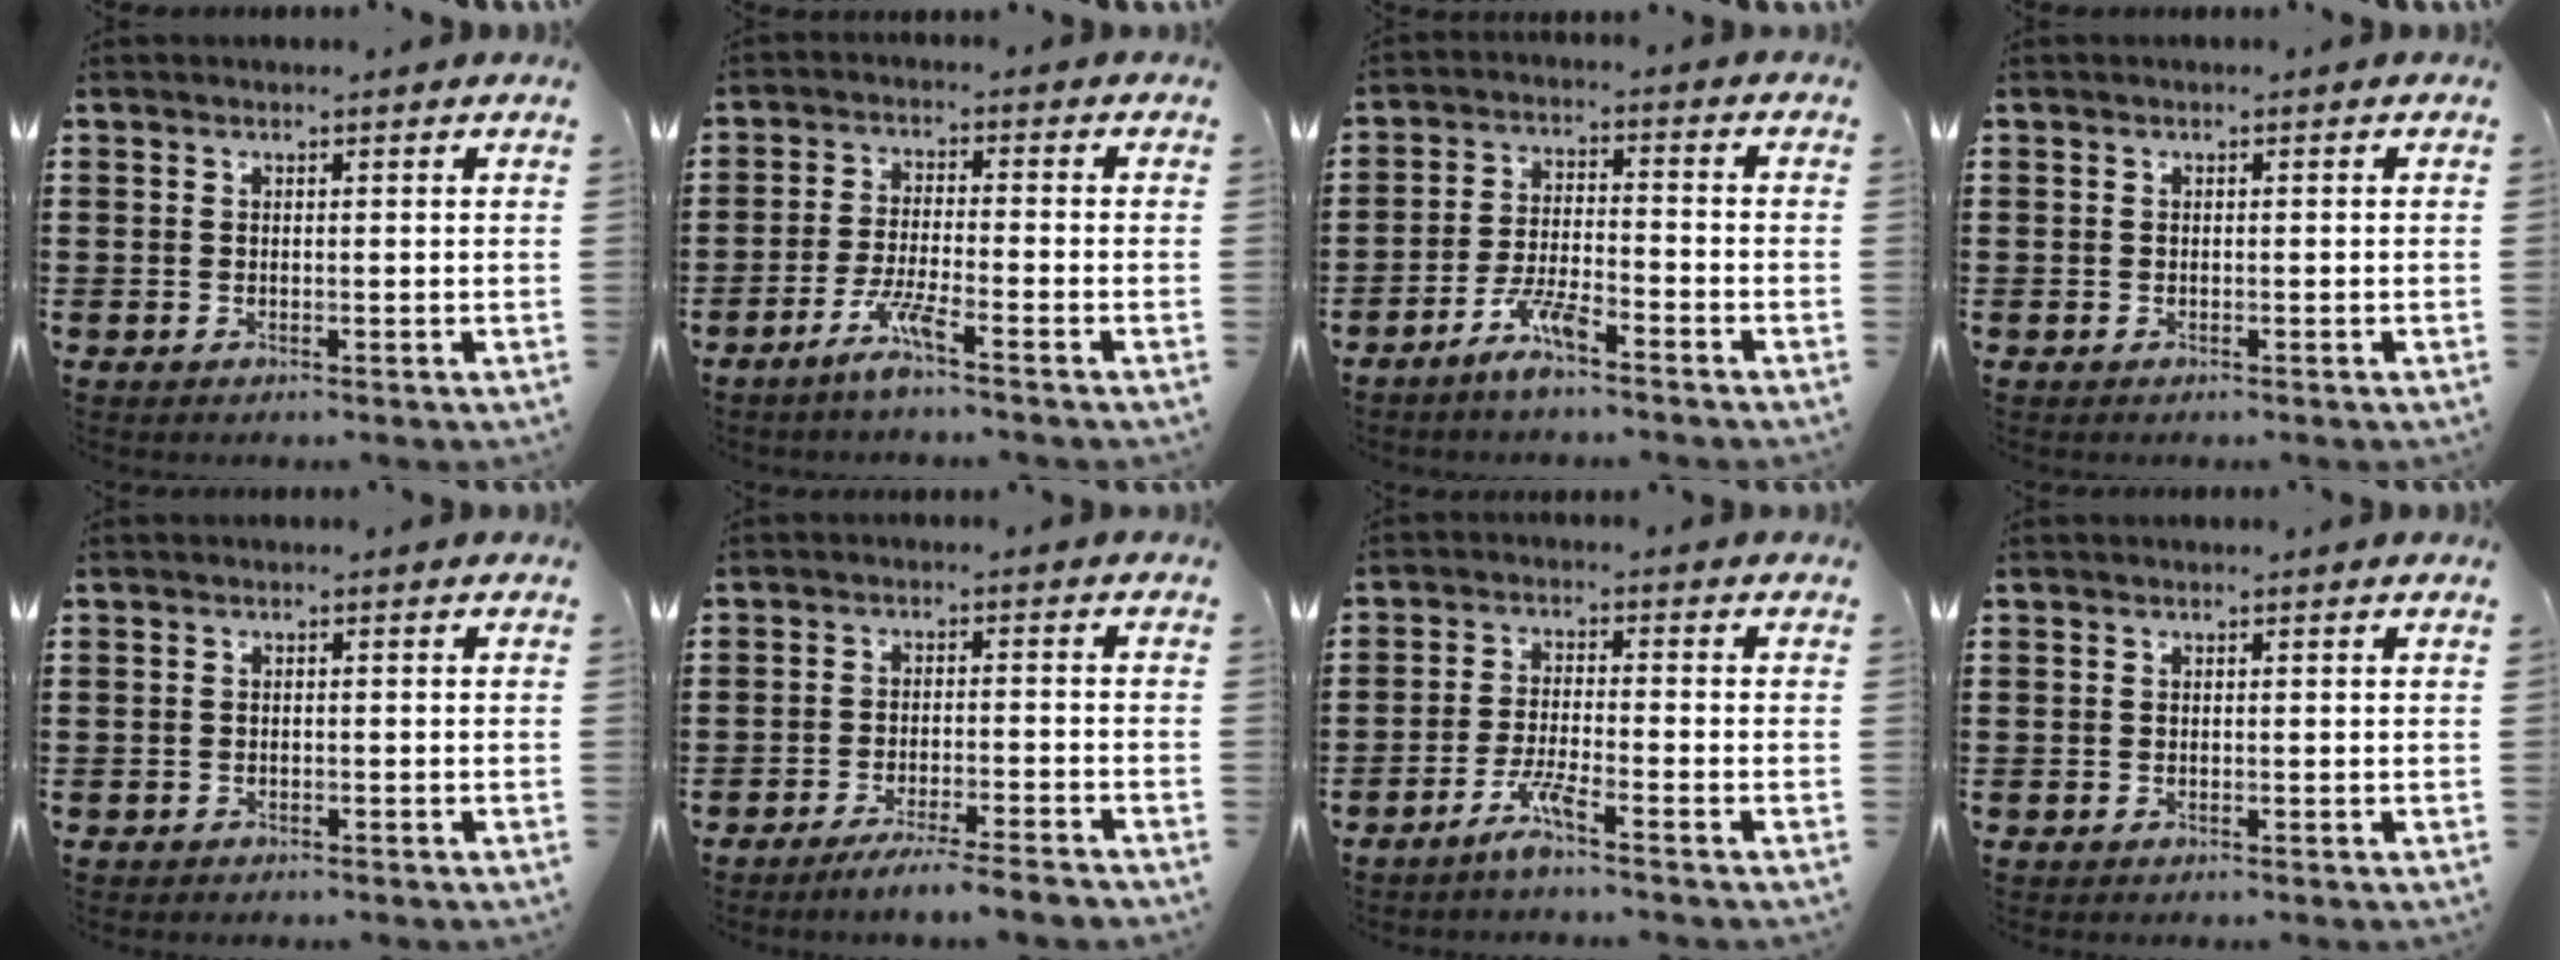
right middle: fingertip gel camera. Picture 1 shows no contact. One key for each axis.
{"total": 4.9, "fx": -3.5, "fy": 0.0, "fz": 3.5, "tx": -0.080, "ty": -0.009, "tz": -0.066}
{"total": 5.6, "fx": -4.3, "fy": 0.7, "fz": 3.6, "tx": -0.079, "ty": -0.003, "tz": -0.083}
{"total": 0.0}
{"total": 0.8, "fx": -0.7, "fy": 0.4, "fz": 0.0, "tx": 0.000, "ty": 0.002, "tz": -0.017}
{"total": 4.3, "fx": -3.9, "fy": -0.2, "fz": 1.7, "tx": -0.032, "ty": -0.008, "tz": -0.076}
{"total": 4.2, "fx": -3.1, "fy": -0.1, "fz": 2.9, "tx": -0.063, "ty": -0.004, "tz": -0.060}
{"total": 0.0}